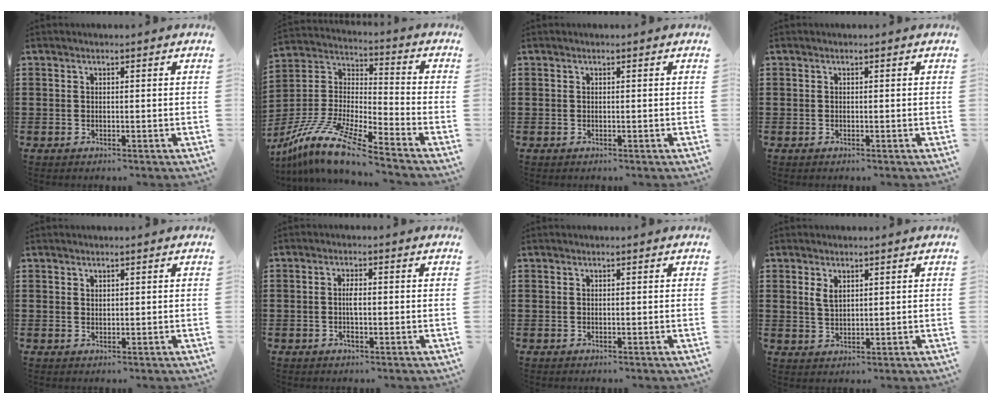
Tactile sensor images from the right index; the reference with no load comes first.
{"total": 12.1, "force": [-10.2, 1.0, 6.5], "torque": [-0.157, 0.002, -0.211]}
{"total": 0.0}
{"total": 0.0}
{"total": 0.7, "force": [0.6, 0.3, 0.1], "torque": [-0.003, 0.001, 0.013]}
{"total": 2.5, "force": [-0.3, 0.9, 2.3], "torque": [-0.044, 0.003, -0.007]}
{"total": 0.0}
{"total": 2.1, "force": [1.1, 1.1, 1.5], "torque": [-0.032, 0.004, 0.019]}